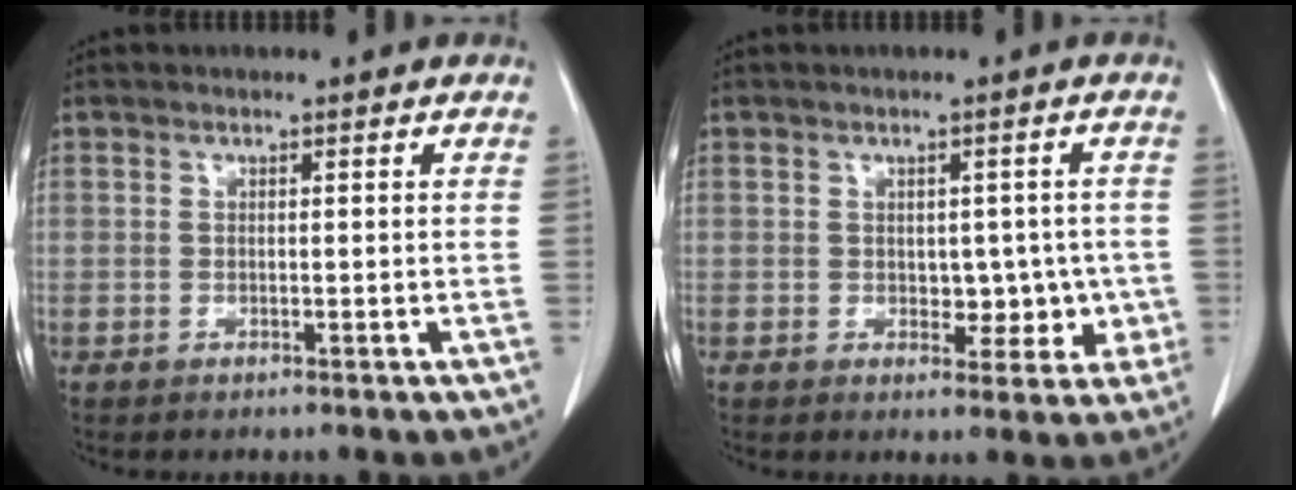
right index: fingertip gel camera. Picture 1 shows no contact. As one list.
[{"total": 5.1, "force": [-0.4, 3.5, 3.7], "torque": [-0.029, 0.012, 0.004]}]